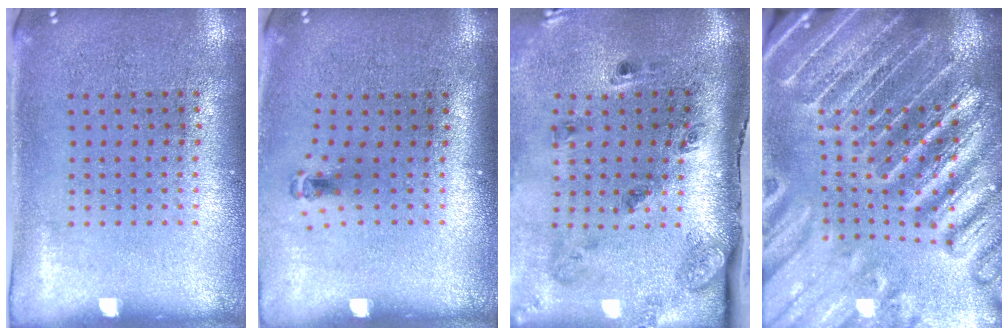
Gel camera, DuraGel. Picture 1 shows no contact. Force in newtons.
{"total": 0.6, "press": 0.4, "slide": 0.5}
{"total": 2.9, "press": 1.8, "slide": 2.2}
{"total": 5.2, "press": 4.5, "slide": 2.5}